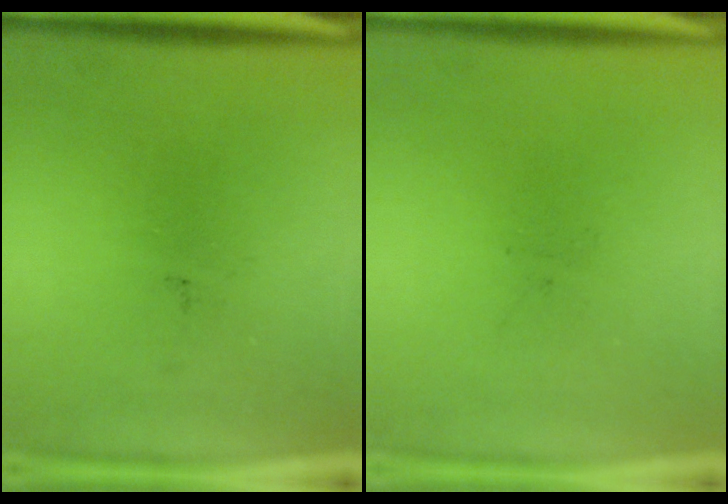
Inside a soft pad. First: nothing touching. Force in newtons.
{"total": 0.0}